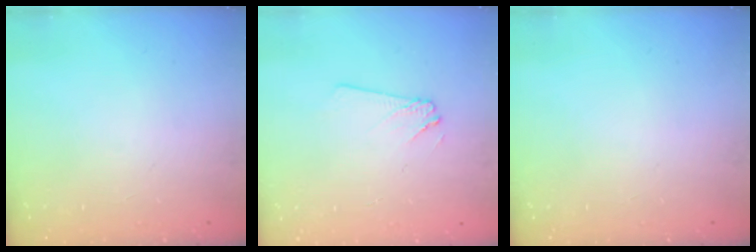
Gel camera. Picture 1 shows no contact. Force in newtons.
{"total": 3.0, "press": 3.0, "slide": 0.4}
{"total": 0.0}